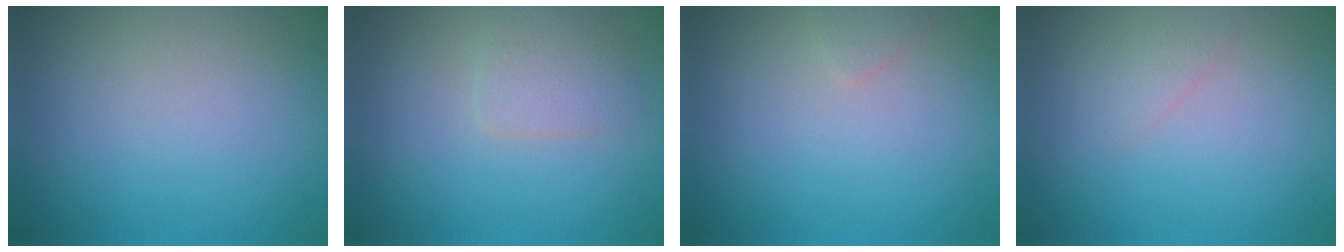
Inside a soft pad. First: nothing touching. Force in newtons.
{"total": 1.9, "press": 1.9, "slide": 0.0}
{"total": 0.7, "press": 0.7, "slide": 0.0}
{"total": 0.8, "press": 0.8, "slide": 0.0}